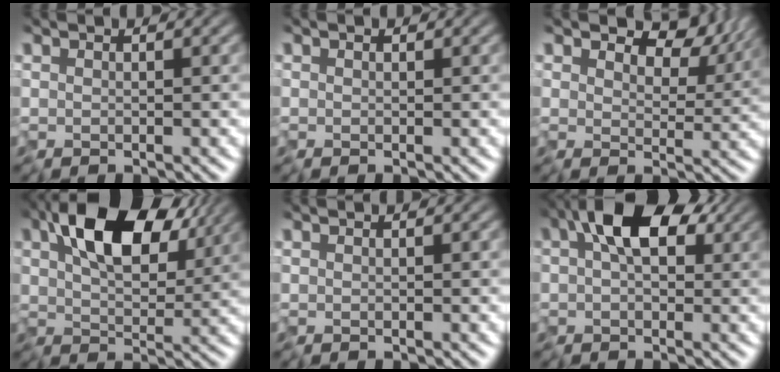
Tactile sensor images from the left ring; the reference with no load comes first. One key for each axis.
{"total": 0.0}
{"total": 6.2, "fx": 4.0, "fy": 3.3, "fz": 3.3, "tx": -0.062, "ty": 0.000, "tz": 0.059}
{"total": 10.4, "fx": 3.7, "fy": 5.9, "fz": 7.7, "tx": -0.132, "ty": 0.013, "tz": 0.063}
{"total": 0.0}
{"total": 7.6, "fx": 2.3, "fy": 4.5, "fz": 5.7, "tx": -0.105, "ty": 0.017, "tz": 0.027}